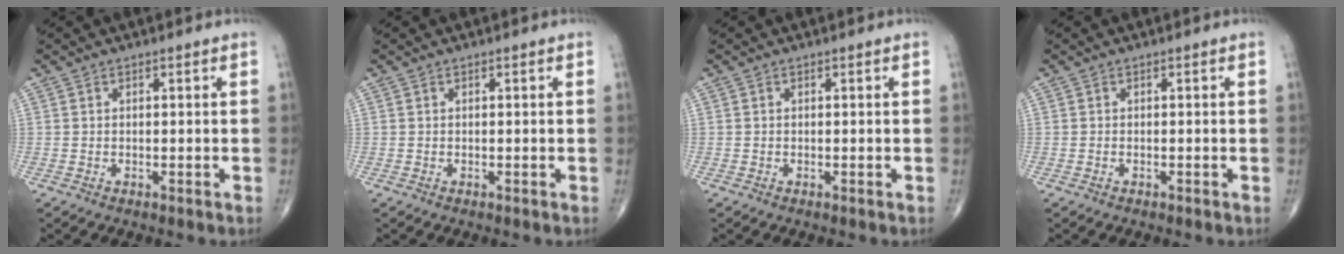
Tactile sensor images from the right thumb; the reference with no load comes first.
{"total": 0.0}
{"total": 0.0}
{"total": 0.0}